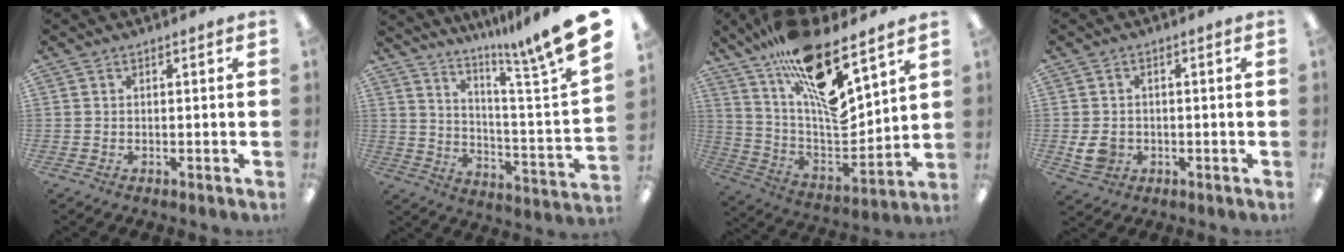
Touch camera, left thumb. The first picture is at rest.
{"total": 13.4, "force": [10.8, -1.5, 7.7], "torque": [-0.124, -0.112, 0.163]}
{"total": 18.9, "force": [12.8, 5.1, 12.9], "torque": [-0.220, -0.106, 0.216]}
{"total": 5.1, "force": [-1.1, 4.1, 2.8], "torque": [-0.050, 0.002, -0.019]}